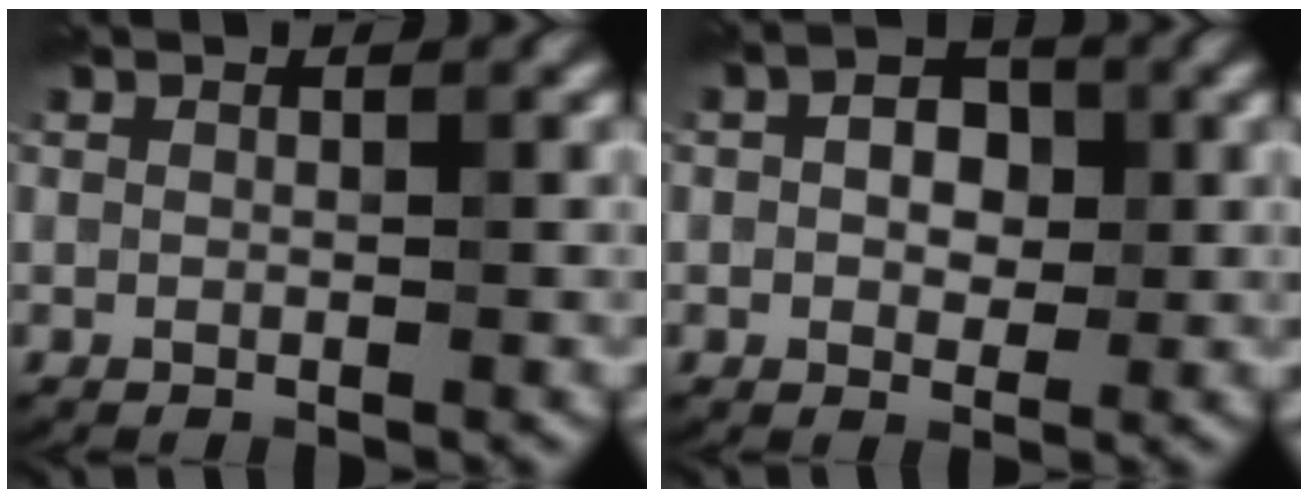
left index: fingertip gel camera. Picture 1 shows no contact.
{"total": 2.8, "force": [0.3, 1.9, 2.0], "torque": [-0.022, 0.005, -0.005]}